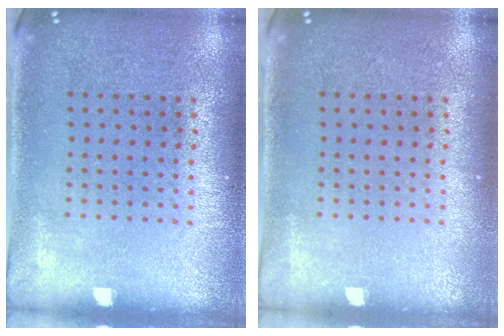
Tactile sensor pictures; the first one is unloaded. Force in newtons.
{"total": 0.0}